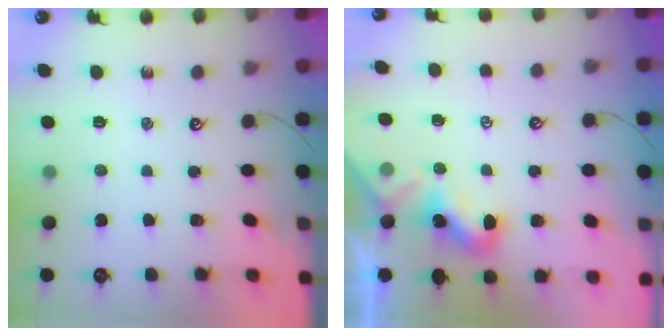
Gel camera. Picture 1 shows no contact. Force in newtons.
{"total": 1.7, "press": 1.6, "slide": 0.4}